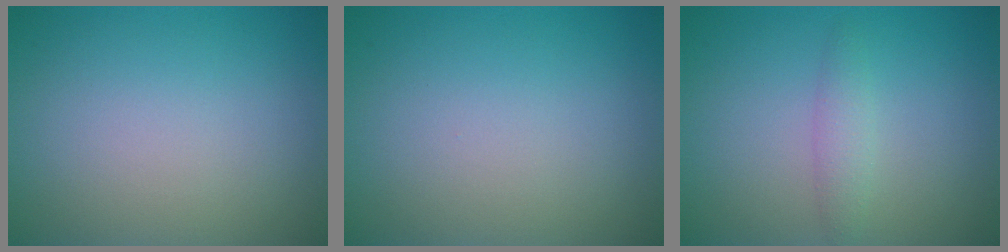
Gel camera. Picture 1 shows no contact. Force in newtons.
{"total": 0.0}
{"total": 1.5, "press": 1.5, "slide": 0.0}